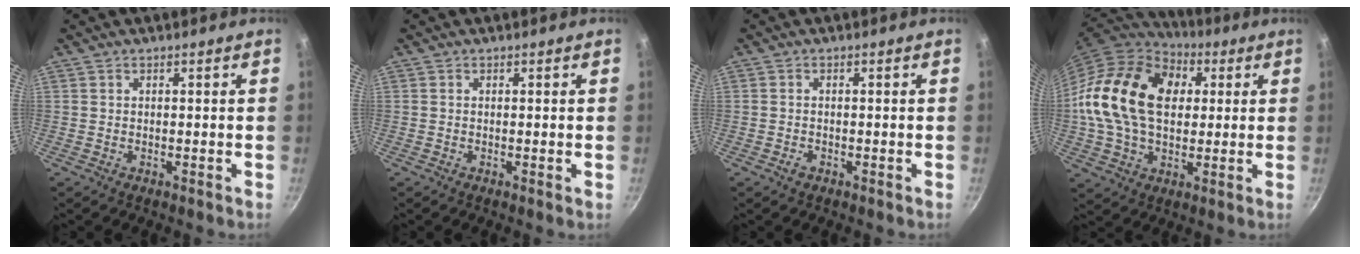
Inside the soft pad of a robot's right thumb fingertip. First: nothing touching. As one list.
[{"total": 0.0}, {"total": 1.2, "force": [-0.7, 0.8, 0.6], "torque": [-0.013, 0.004, -0.014]}, {"total": 22.3, "force": [3.4, 15.4, 15.7], "torque": [-0.264, 0.023, 0.050]}]